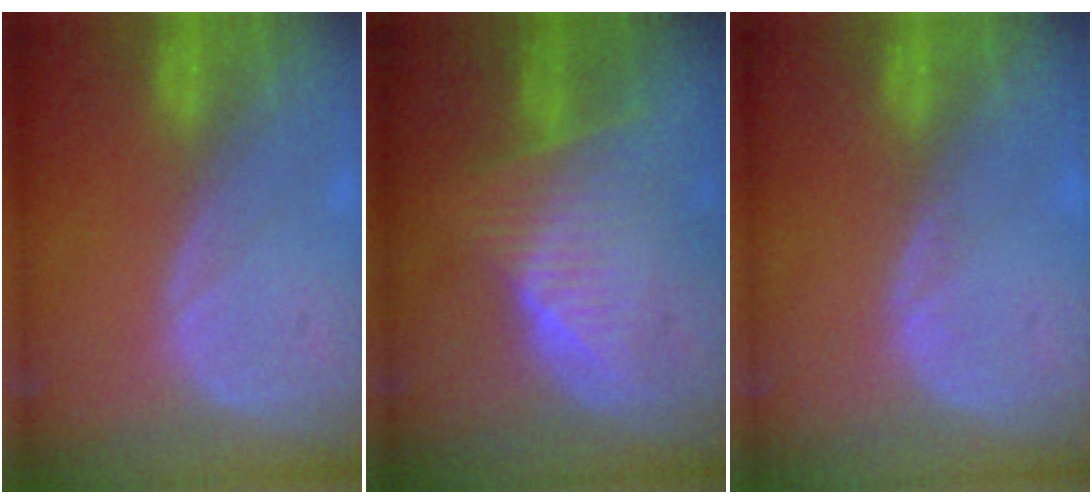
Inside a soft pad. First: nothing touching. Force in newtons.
{"total": 7.4, "press": 6.7, "slide": 3.2}
{"total": 0.7, "press": 0.6, "slide": 0.4}